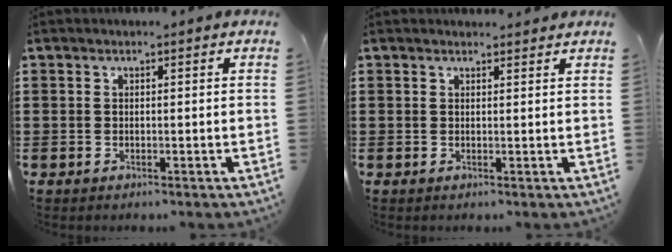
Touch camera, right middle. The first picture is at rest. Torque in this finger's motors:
{"motor_torque": [-0.07, 0.00, -0.02, -0.02]}